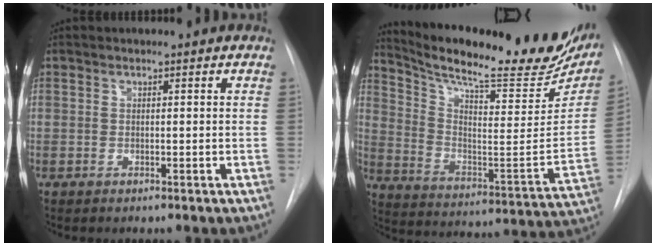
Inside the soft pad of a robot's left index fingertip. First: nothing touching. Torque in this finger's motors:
{"motor_torque": [0.63, -0.91, 0.32, 0.09]}